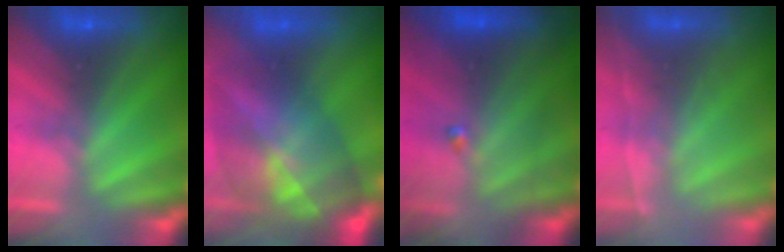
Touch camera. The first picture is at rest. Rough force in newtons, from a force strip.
{"total": 8.3}
{"total": 7.2}
{"total": 1.8}